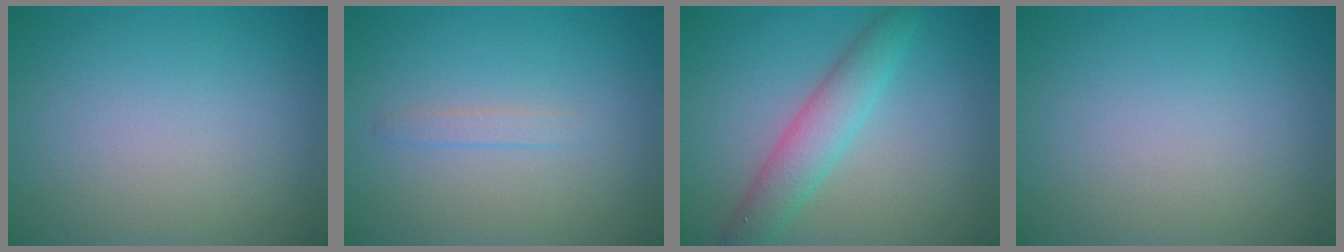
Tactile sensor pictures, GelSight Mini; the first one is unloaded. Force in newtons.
{"total": 0.9, "press": 0.9, "slide": 0.1}
{"total": 3.9, "press": 3.9, "slide": 0.0}
{"total": 0.0}